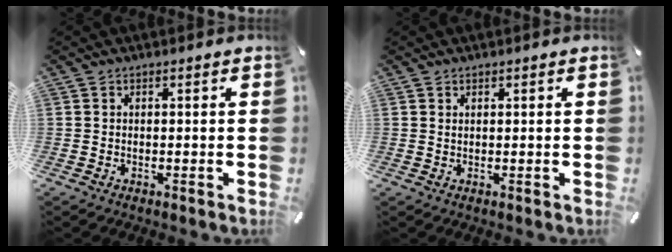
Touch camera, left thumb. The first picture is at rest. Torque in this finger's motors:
{"motor_torque": [-0.28, -0.70, -0.02, 0.10, 0.00]}